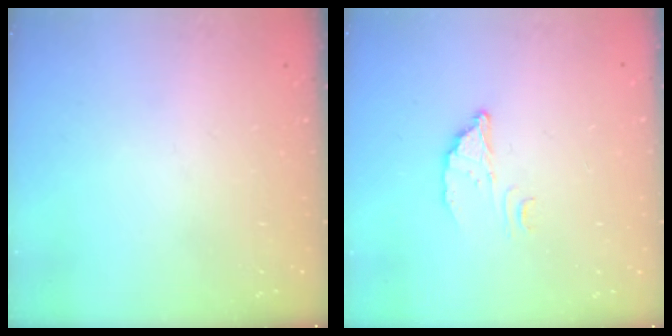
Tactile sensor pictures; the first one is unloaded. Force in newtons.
{"total": 2.8, "press": 2.8, "slide": 0.2}